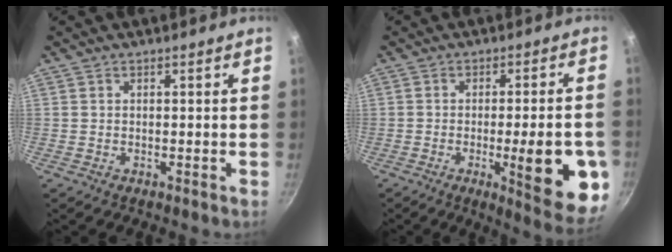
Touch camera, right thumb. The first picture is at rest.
{"total": 15.8, "force": [-4.1, 3.9, 14.7], "torque": [-0.167, 0.003, -0.049]}